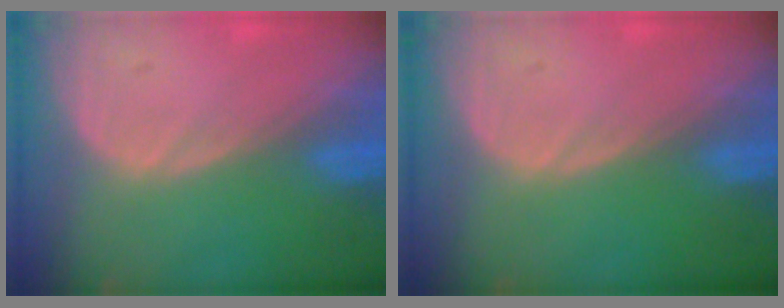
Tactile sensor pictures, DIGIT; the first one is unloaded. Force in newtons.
{"total": 0.0}